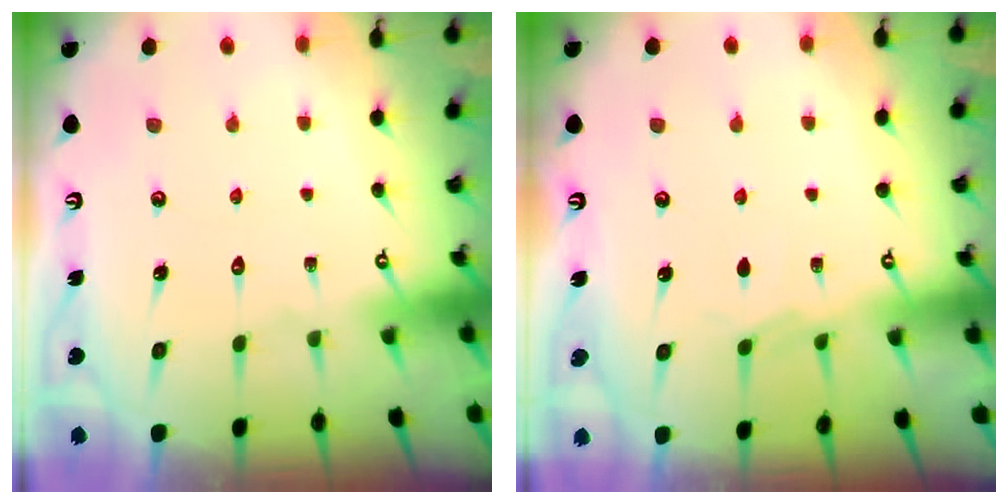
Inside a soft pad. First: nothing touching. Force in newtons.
{"total": 3.5, "press": 3.5, "slide": 0.6}